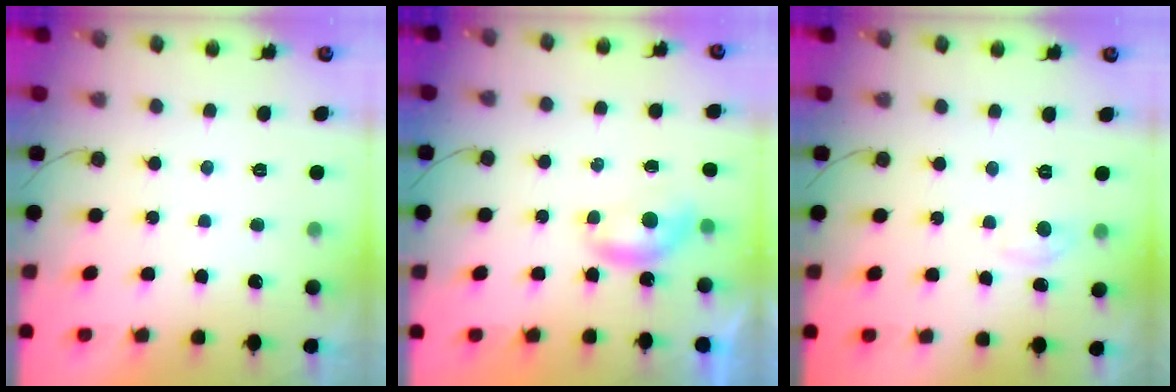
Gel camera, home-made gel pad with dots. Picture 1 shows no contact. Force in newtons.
{"total": 4.4, "press": 4.4, "slide": 0.4}
{"total": 2.8, "press": 2.8, "slide": 0.4}